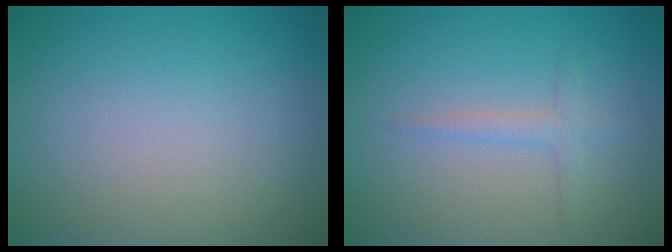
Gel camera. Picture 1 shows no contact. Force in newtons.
{"total": 1.4, "press": 1.4, "slide": 0.1}